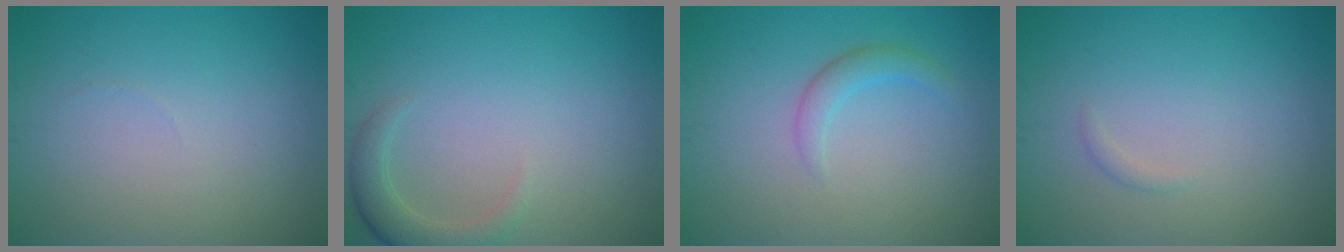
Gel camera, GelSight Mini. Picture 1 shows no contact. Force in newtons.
{"total": 2.7, "press": 2.6, "slide": 0.5}
{"total": 1.8, "press": 1.8, "slide": 0.0}
{"total": 0.6, "press": 0.5, "slide": 0.1}